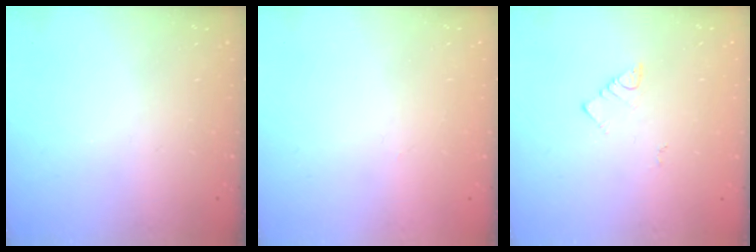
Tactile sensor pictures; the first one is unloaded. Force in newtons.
{"total": 0.0}
{"total": 3.1, "press": 3.1, "slide": 0.5}